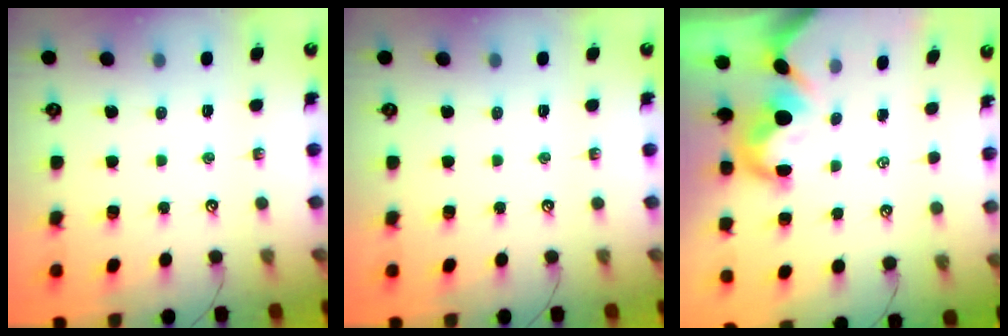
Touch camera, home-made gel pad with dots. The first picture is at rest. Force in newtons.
{"total": 0.0}
{"total": 1.7, "press": 1.4, "slide": 1.0}